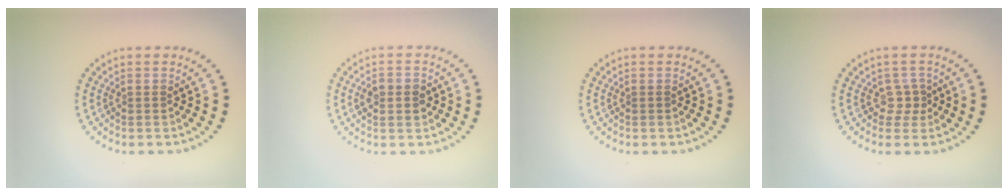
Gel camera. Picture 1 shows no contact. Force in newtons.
{"total": 2.8, "press": 2.8, "slide": 0.1}
{"total": 0.0}
{"total": 1.4, "press": 1.0, "slide": 1.0}